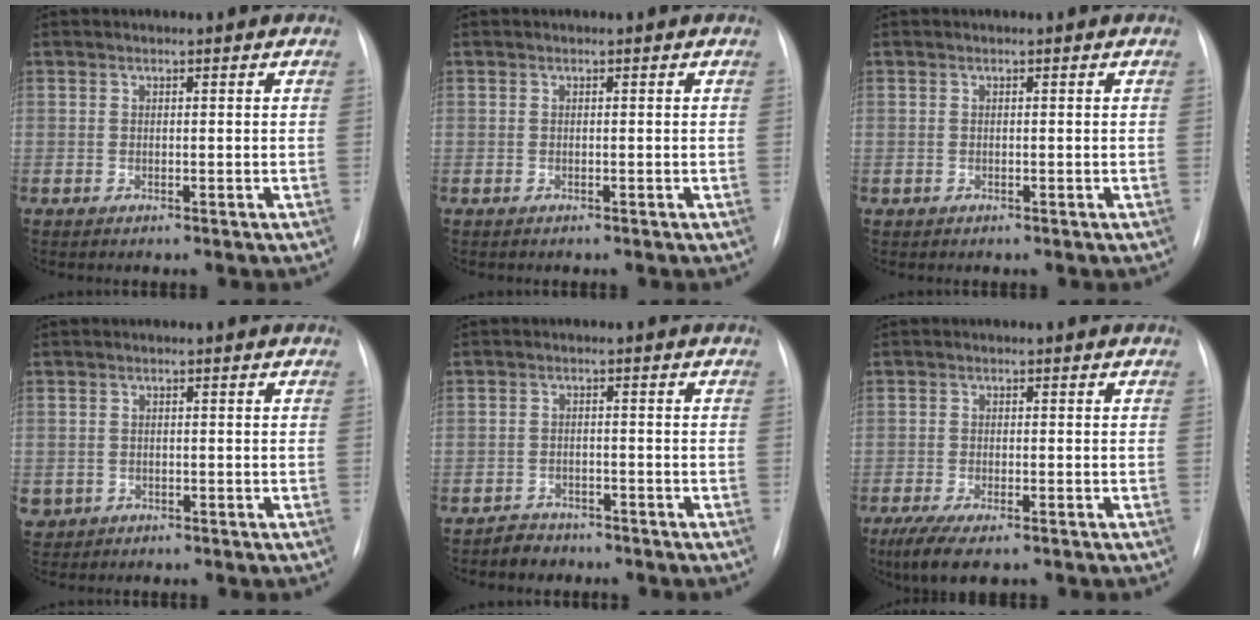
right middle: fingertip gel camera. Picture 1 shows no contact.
{"total": 0.0}
{"total": 0.0}
{"total": 2.5, "force": [-1.0, 2.3, 0.3], "torque": [-0.005, 0.002, -0.012]}
{"total": 3.0, "force": [-2.5, 1.7, -0.4], "torque": [0.000, 0.006, -0.040]}
{"total": 6.5, "force": [-4.5, 1.7, 4.4], "torque": [-0.078, -0.018, -0.071]}